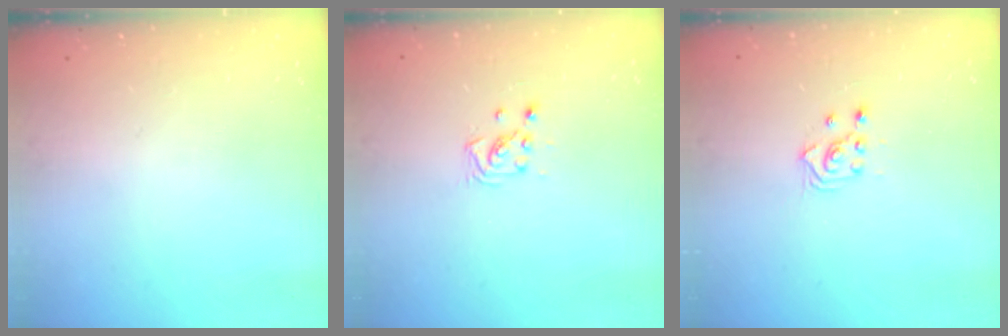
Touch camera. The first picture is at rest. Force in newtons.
{"total": 2.9, "press": 2.9, "slide": 0.3}
{"total": 2.9, "press": 2.9, "slide": 0.2}